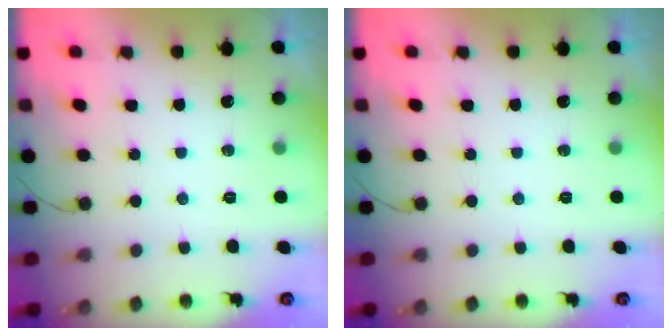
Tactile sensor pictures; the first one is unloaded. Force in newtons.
{"total": 0.0}